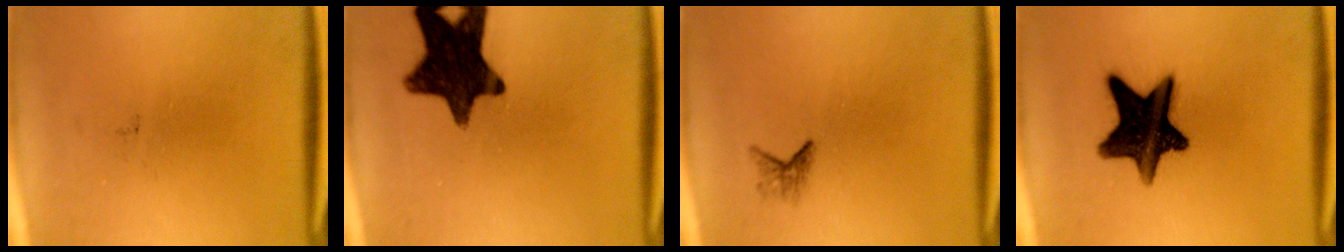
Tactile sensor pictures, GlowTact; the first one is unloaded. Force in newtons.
{"total": 14.3}
{"total": 1.2}
{"total": 14.3}